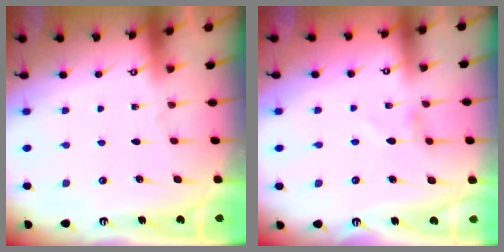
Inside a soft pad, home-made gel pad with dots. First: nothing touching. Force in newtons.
{"total": 0.0}